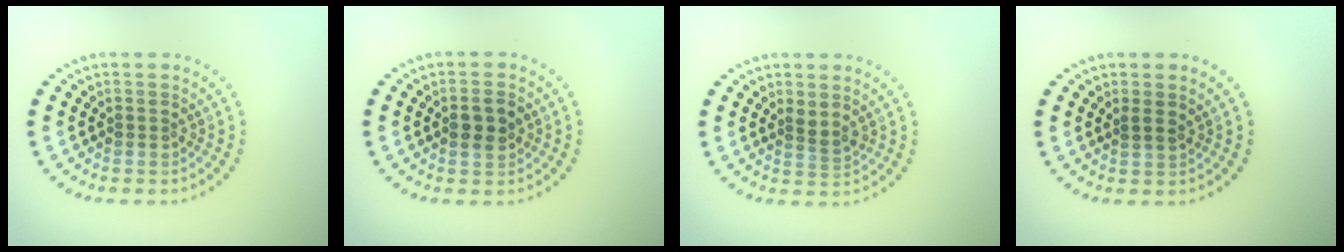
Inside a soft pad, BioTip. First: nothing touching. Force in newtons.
{"total": 2.3, "press": 2.3, "slide": 0.4}
{"total": 1.6, "press": 1.2, "slide": 1.0}
{"total": 0.9, "press": 0.6, "slide": 0.6}